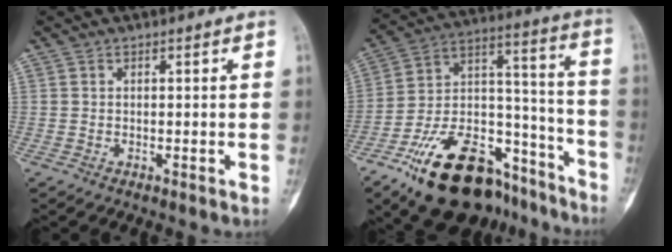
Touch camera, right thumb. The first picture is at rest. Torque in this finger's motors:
{"motor_torque": [2.96, 1.61, 1.46, -1.31, 0.47]}